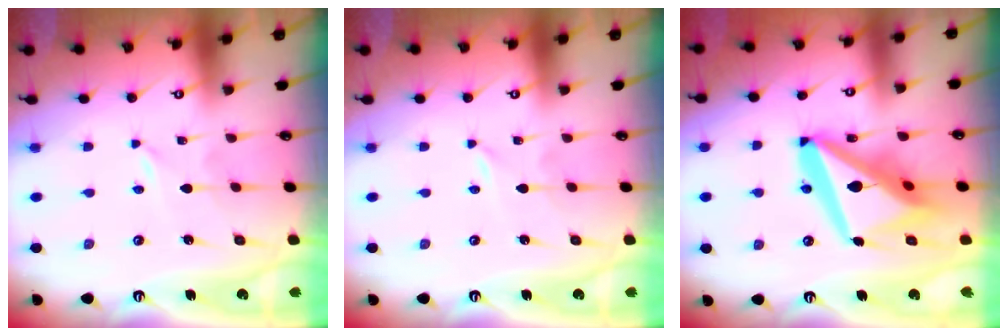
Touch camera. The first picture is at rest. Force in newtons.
{"total": 0.0}
{"total": 20.2, "press": 20.0, "slide": 2.3}